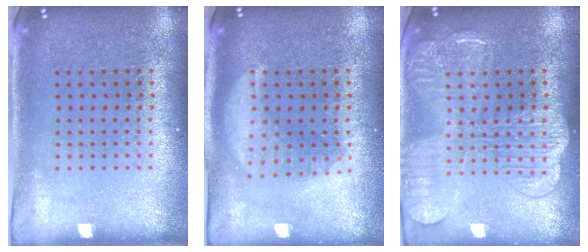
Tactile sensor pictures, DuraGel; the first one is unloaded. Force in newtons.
{"total": 3.1, "press": 3.1, "slide": 0.3}
{"total": 3.9, "press": 3.8, "slide": 0.6}